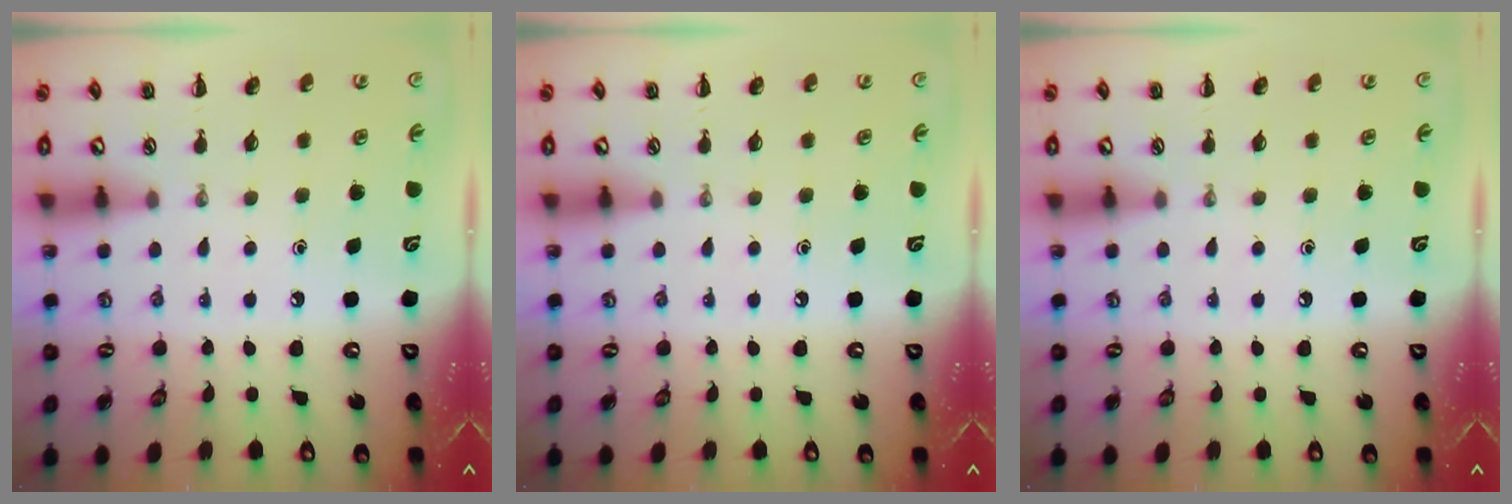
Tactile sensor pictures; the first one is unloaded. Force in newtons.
{"total": 0.0}
{"total": 0.0}